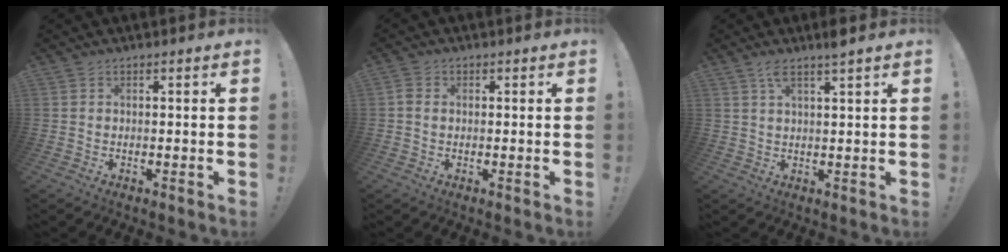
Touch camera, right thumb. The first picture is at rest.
{"total": 2.1, "force": [0.1, 1.6, 1.3], "torque": [-0.033, 0.009, 0.004]}
{"total": 4.4, "force": [3.0, -0.1, 3.2], "torque": [-0.061, -0.011, 0.048]}